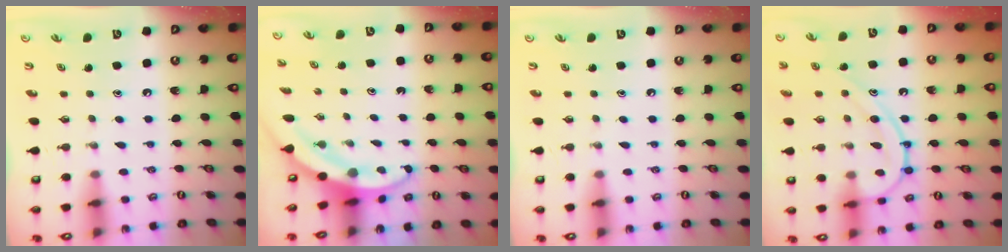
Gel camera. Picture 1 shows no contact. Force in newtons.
{"total": 3.5, "press": 3.5, "slide": 0.2}
{"total": 0.0}
{"total": 13.3, "press": 13.3, "slide": 1.1}